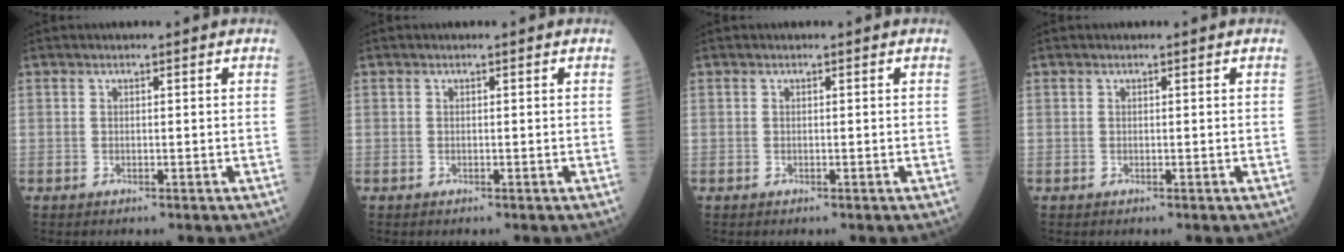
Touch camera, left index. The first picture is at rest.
{"total": 0.0}
{"total": 0.0}
{"total": 0.0}